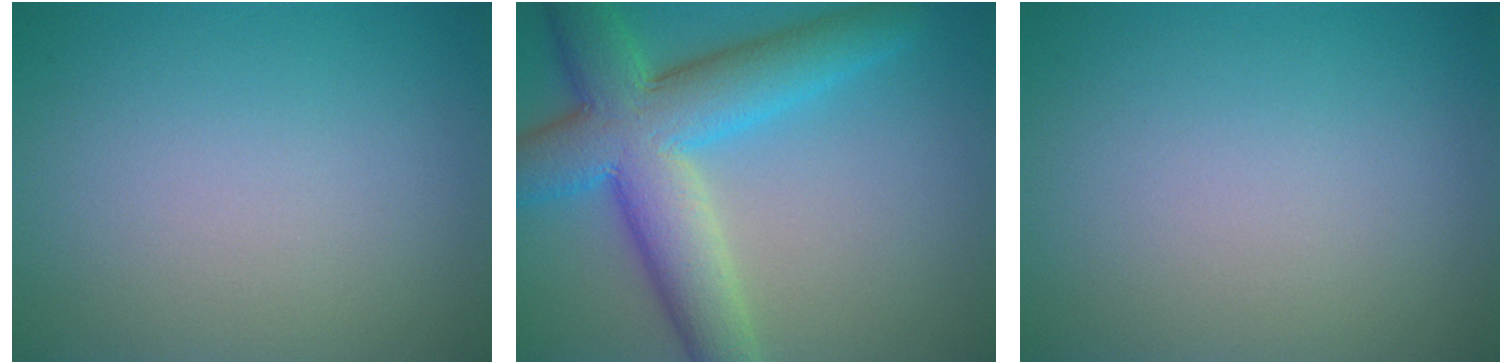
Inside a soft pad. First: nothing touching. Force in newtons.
{"total": 9.6, "press": 9.6, "slide": 0.3}
{"total": 0.0}